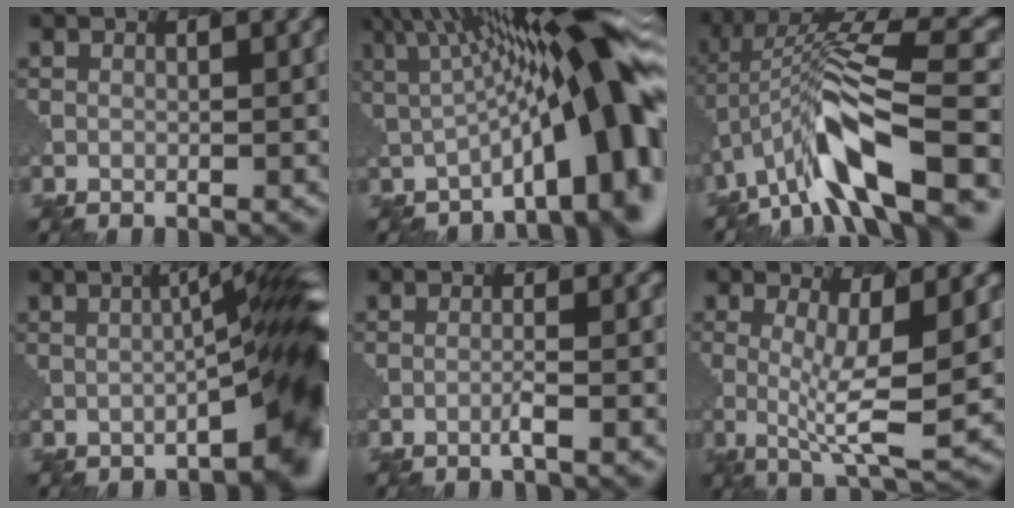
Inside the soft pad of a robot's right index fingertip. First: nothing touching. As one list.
[{"total": 8.8, "force": [1.3, 0.7, 8.7], "torque": [-0.122, 0.046, -0.016]}, {"total": 6.9, "force": [-2.9, 1.8, 6.0], "torque": [-0.137, 0.041, -0.079]}, {"total": 6.7, "force": [-0.6, 0.2, 6.7], "torque": [-0.074, 0.025, -0.036]}, {"total": 2.1, "force": [-0.5, -1.6, -1.3], "torque": [-0.006, 0.019, -0.034]}, {"total": 3.2, "force": [1.3, -0.9, 2.8], "torque": [-0.069, 0.013, -0.010]}]